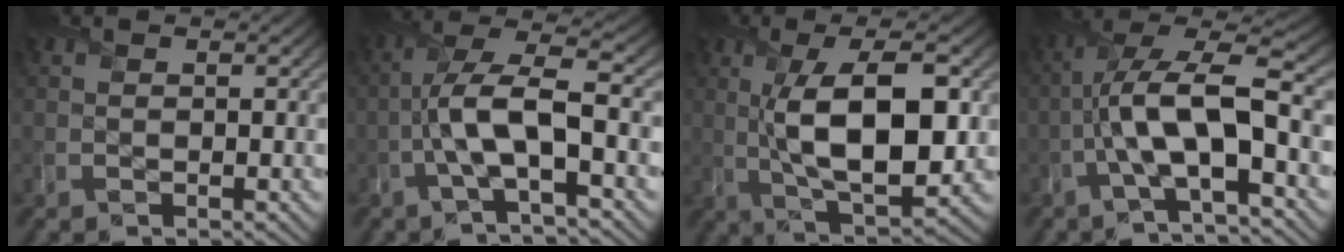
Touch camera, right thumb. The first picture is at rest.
{"total": 9.4, "force": [-2.5, 2.8, 8.6], "torque": [-0.172, 0.012, -0.058]}
{"total": 13.1, "force": [0.7, 5.2, 12.1], "torque": [-0.205, -0.004, 0.017]}
{"total": 12.4, "force": [-2.4, 4.1, 11.4], "torque": [-0.228, 0.010, -0.047]}